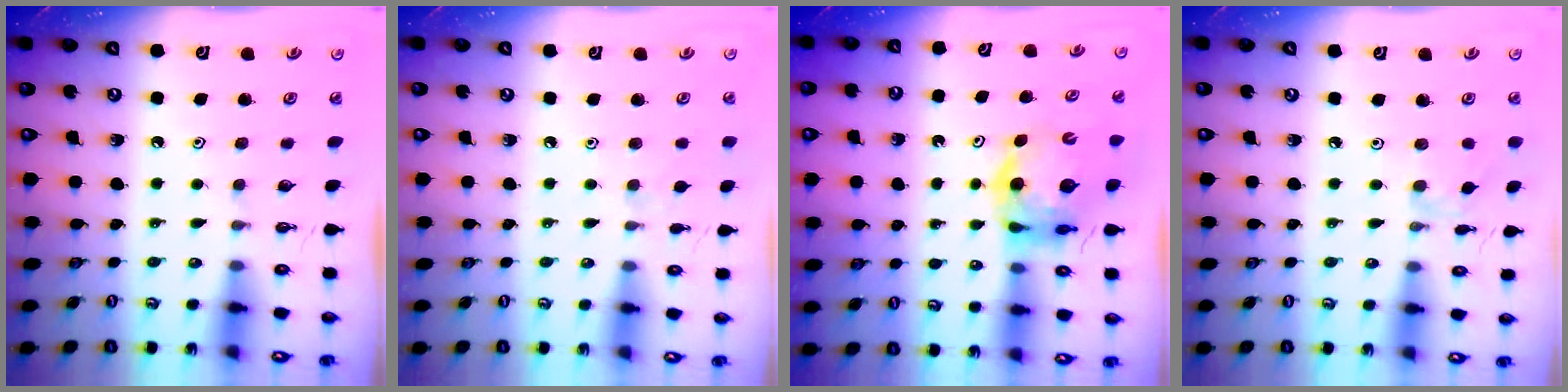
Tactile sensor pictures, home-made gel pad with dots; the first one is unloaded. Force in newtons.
{"total": 2.7, "press": 2.6, "slide": 0.5}
{"total": 9.7, "press": 9.7, "slide": 1.2}
{"total": 1.7, "press": 1.6, "slide": 0.4}